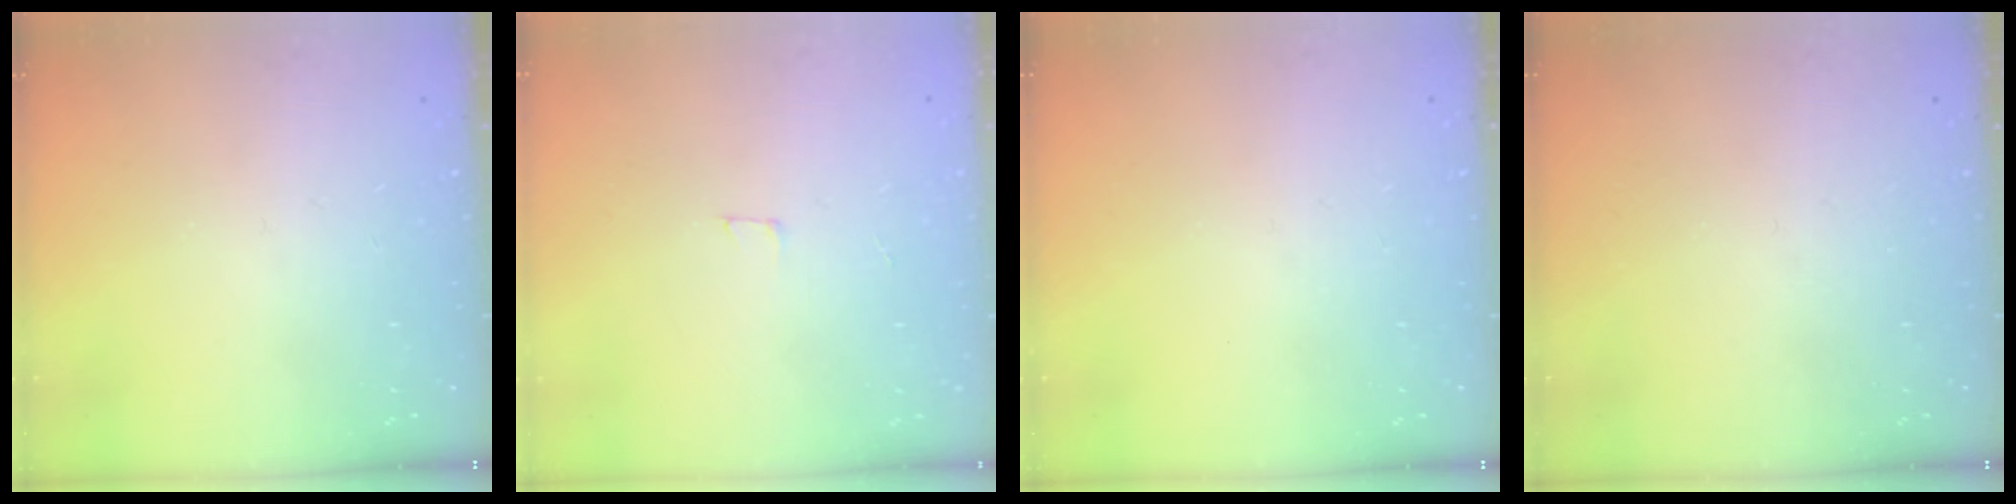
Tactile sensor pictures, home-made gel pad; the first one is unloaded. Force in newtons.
{"total": 1.8, "press": 1.8, "slide": 0.1}
{"total": 0.0}
{"total": 0.0}